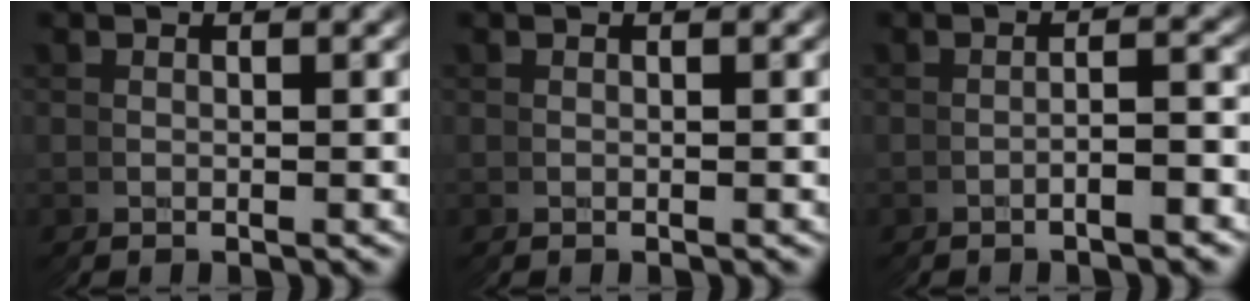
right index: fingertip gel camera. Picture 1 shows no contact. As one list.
[{"total": 0.0}, {"total": 2.0, "force": [-1.5, -0.8, 1.1], "torque": [-0.014, 0.005, -0.030]}]